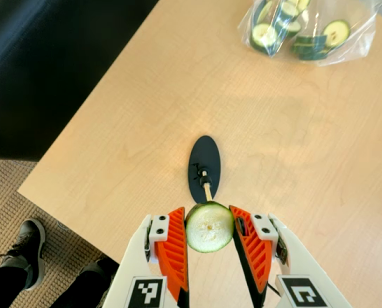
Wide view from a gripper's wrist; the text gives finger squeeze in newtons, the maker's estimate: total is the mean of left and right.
{"total": 10.3, "left": 10.6, "right": 10.0}